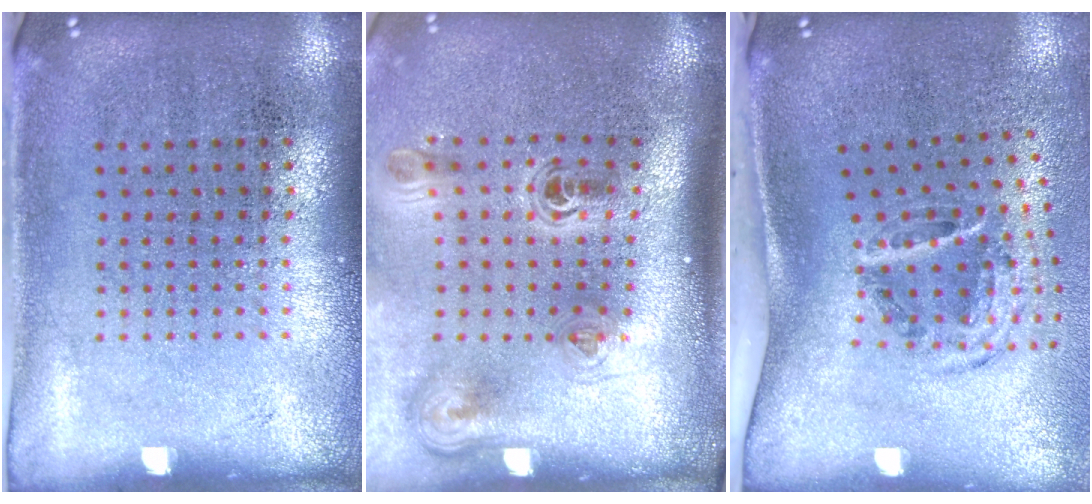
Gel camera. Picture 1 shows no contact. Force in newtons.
{"total": 2.3, "press": 1.5, "slide": 1.8}
{"total": 2.1, "press": 1.2, "slide": 1.7}